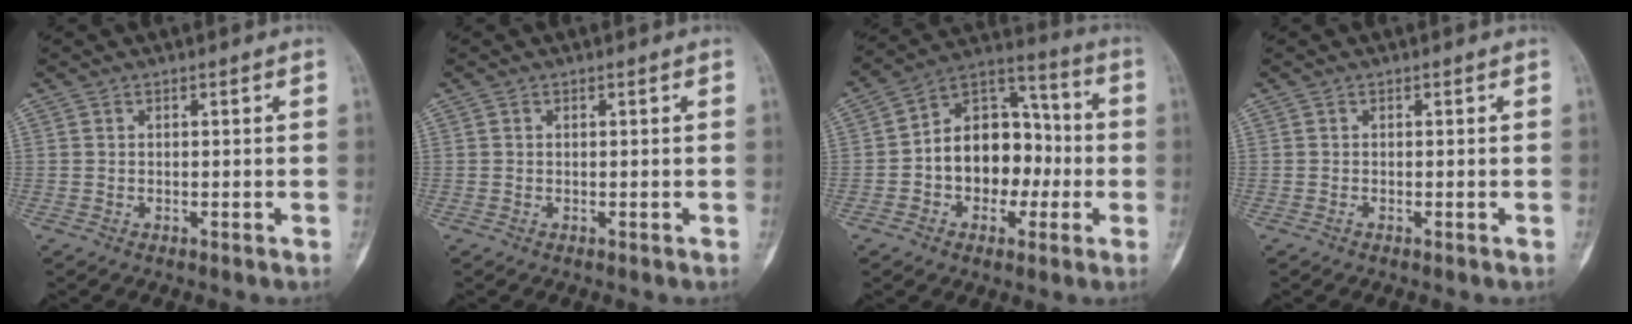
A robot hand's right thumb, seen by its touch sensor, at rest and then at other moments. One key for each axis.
{"total": 0.0}
{"total": 15.8, "fx": -1.8, "fy": 11.4, "fz": 10.8, "tx": -0.123, "ty": 0.050, "tz": -0.035}
{"total": 0.0}